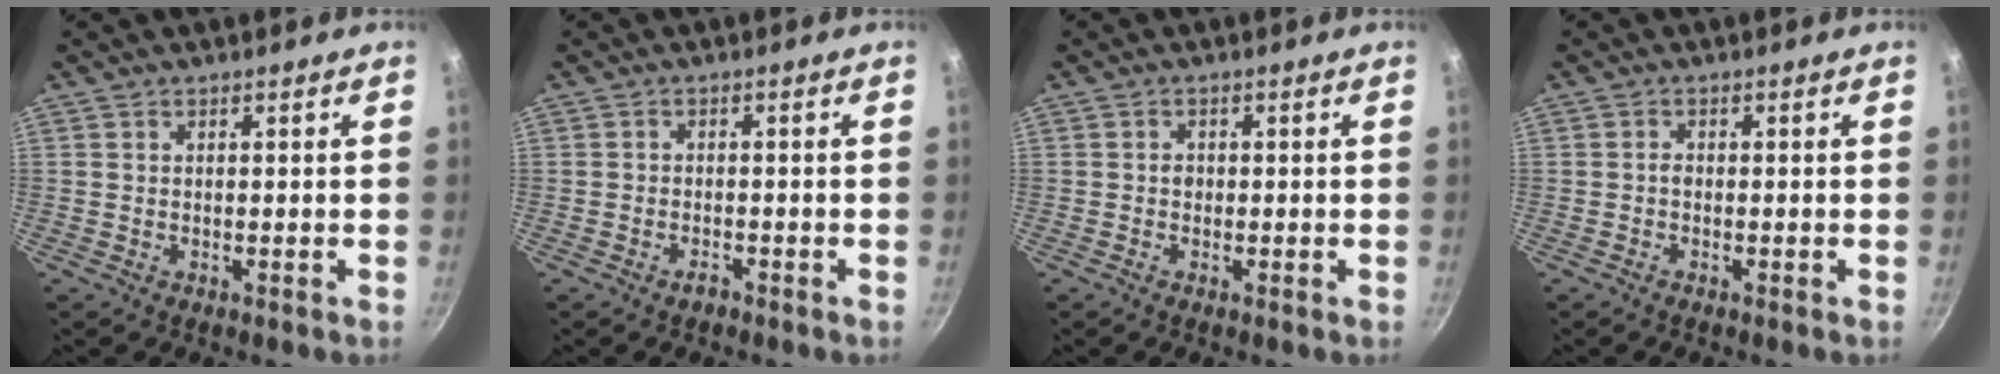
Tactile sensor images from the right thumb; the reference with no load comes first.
{"total": 1.5, "force": [-1.2, 0.7, 0.5], "torque": [-0.007, 0.014, -0.020]}
{"total": 1.0, "force": [-0.2, 0.9, 0.4], "torque": [-0.003, 0.002, -0.005]}
{"total": 0.8, "force": [-0.4, 0.5, 0.4], "torque": [-0.010, 0.004, -0.012]}